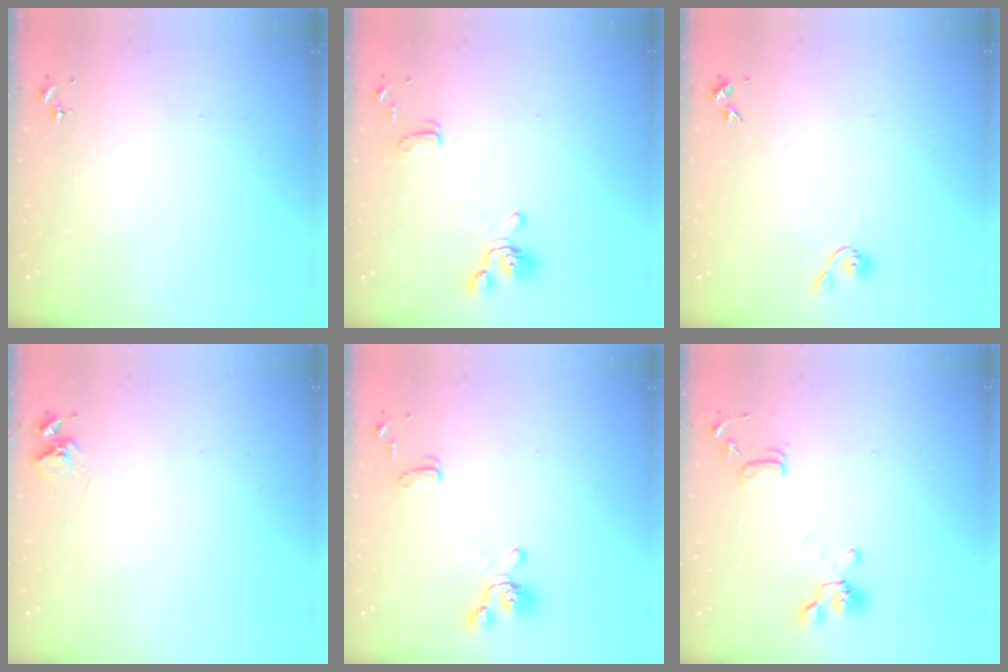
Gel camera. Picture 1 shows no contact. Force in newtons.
{"total": 11.5, "press": 11.4, "slide": 1.1}
{"total": 3.8, "press": 3.7, "slide": 0.6}
{"total": 3.9, "press": 3.9, "slide": 0.3}
{"total": 11.5, "press": 11.4, "slide": 1.1}
{"total": 12.0, "press": 11.9, "slide": 1.8}